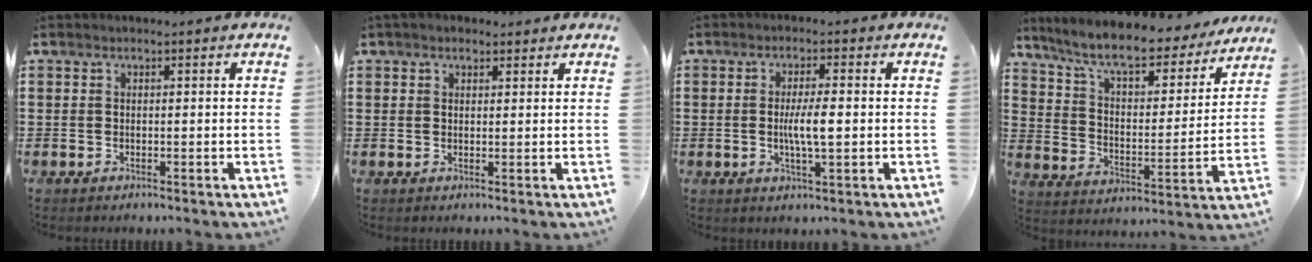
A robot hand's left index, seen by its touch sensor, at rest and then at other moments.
{"total": 1.9, "force": [1.6, 1.0, 0.6], "torque": [-0.016, 0.008, 0.030]}
{"total": 4.8, "force": [-0.1, 0.9, 4.7], "torque": [-0.090, -0.001, -0.007]}
{"total": 9.2, "force": [7.9, 1.3, 4.4], "torque": [-0.116, -0.043, 0.135]}